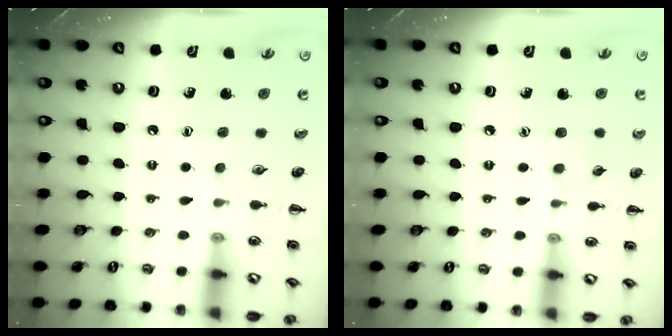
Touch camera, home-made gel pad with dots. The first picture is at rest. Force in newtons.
{"total": 4.4, "press": 4.1, "slide": 1.6}